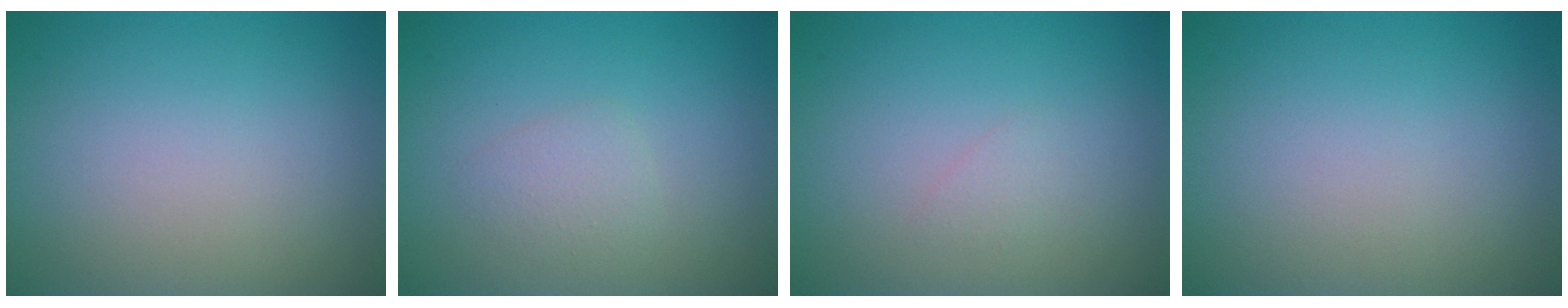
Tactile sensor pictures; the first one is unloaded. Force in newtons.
{"total": 1.4, "press": 1.4, "slide": 0.1}
{"total": 0.7, "press": 0.7, "slide": 0.1}
{"total": 0.0}